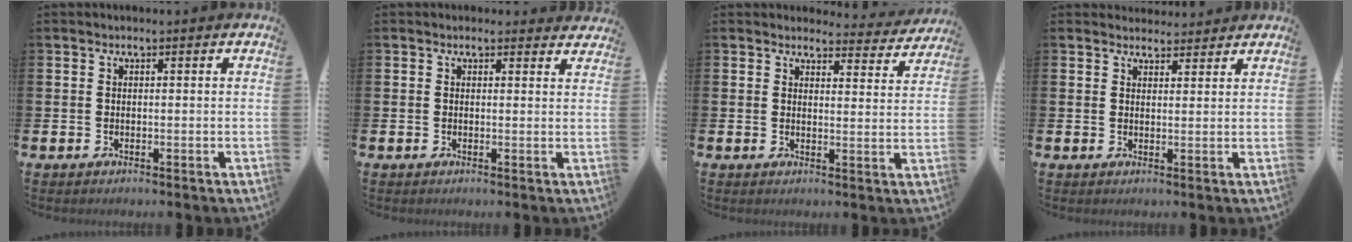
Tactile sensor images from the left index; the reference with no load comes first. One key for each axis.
{"total": 1.1, "fx": 1.0, "fy": 0.5, "fz": 0.1, "tx": 0.008, "ty": 0.001, "tz": 0.015}
{"total": 3.4, "fx": 3.3, "fy": 0.7, "fz": 0.1, "tx": 0.000, "ty": -0.023, "tz": 0.057}
{"total": 2.7, "fx": 2.6, "fy": 0.8, "fz": -0.2, "tx": 0.007, "ty": -0.012, "tz": 0.046}